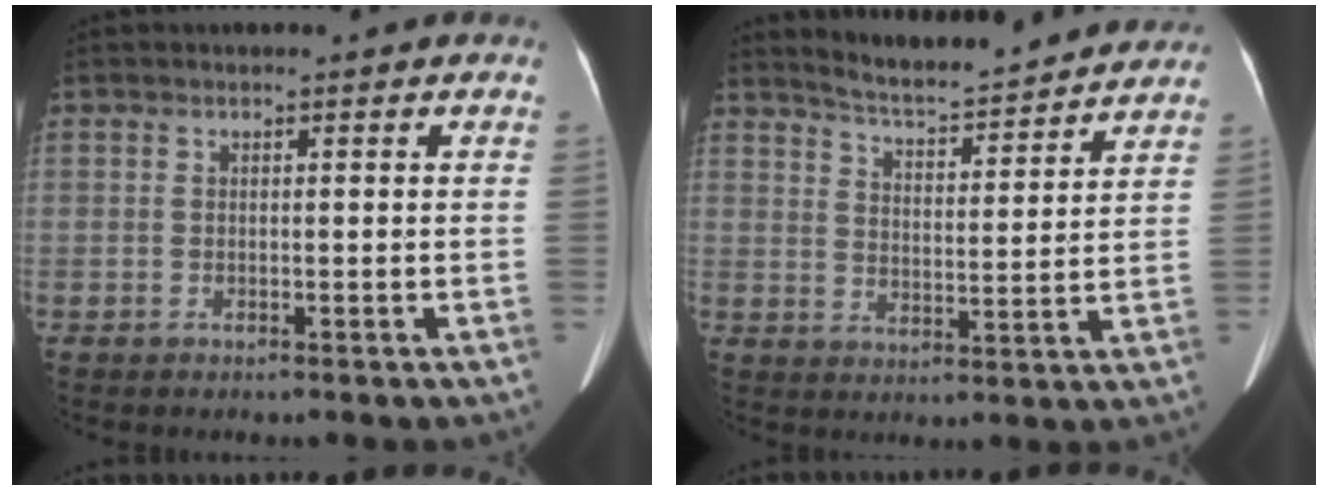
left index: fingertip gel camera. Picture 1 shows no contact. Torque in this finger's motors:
{"motor_torque": [-0.22, -0.15, -0.07, 0.03]}